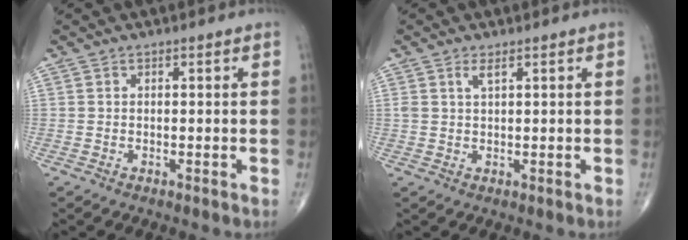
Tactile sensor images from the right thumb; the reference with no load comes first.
{"total": 1.6, "force": [1.0, 0.4, 1.2], "torque": [-0.028, -0.002, 0.022]}